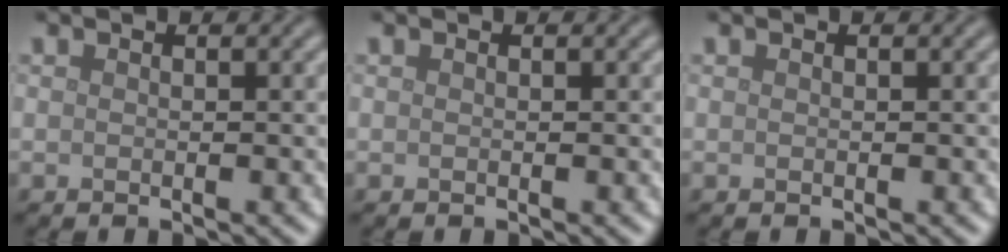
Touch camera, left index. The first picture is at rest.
{"total": 0.0}
{"total": 0.0}